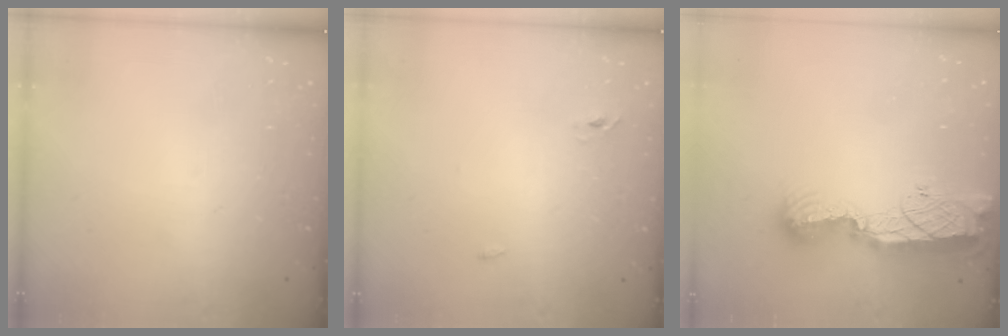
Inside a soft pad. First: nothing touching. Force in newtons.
{"total": 2.4, "press": 2.2, "slide": 1.0}
{"total": 12.4, "press": 12.4, "slide": 1.0}